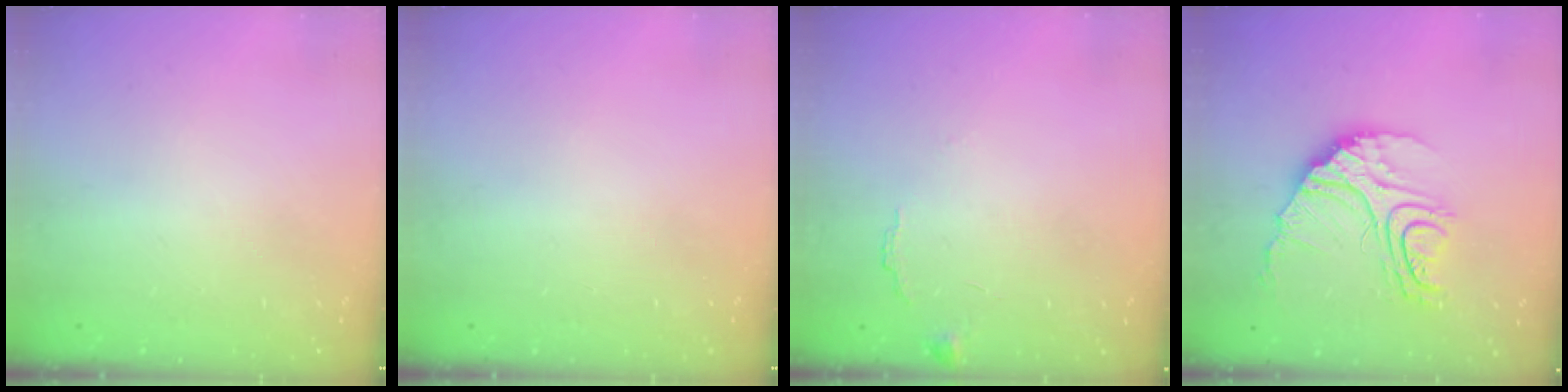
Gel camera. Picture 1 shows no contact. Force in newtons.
{"total": 0.0}
{"total": 7.0, "press": 7.0, "slide": 0.6}
{"total": 19.0, "press": 18.9, "slide": 2.1}